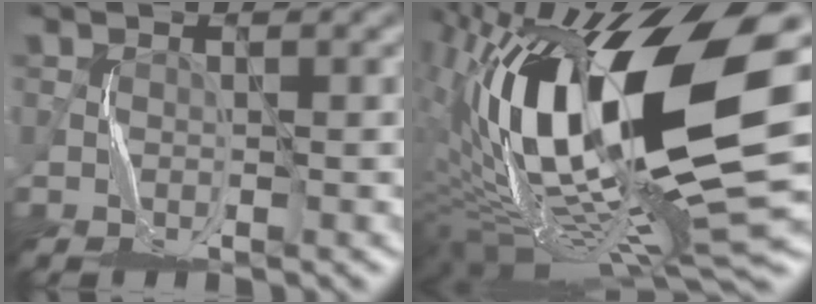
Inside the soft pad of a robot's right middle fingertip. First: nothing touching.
{"total": 18.2, "force": [1.5, 6.5, 17.0], "torque": [-0.320, -0.001, 0.026]}